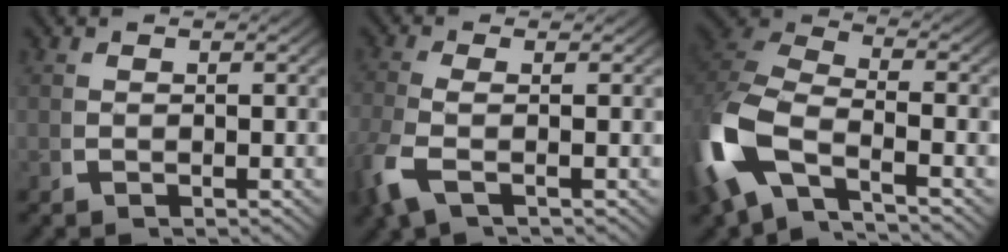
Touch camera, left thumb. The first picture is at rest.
{"total": 3.2, "force": [-1.0, 0.9, 2.9], "torque": [-0.091, -0.004, -0.013]}
{"total": 11.3, "force": [-1.6, 8.0, 7.8], "torque": [-0.213, -0.018, -0.026]}